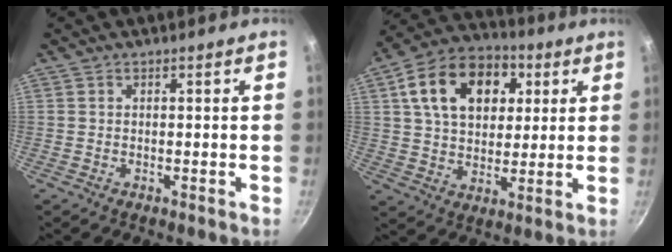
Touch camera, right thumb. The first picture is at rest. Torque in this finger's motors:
{"motor_torque": [-0.63, 1.80, 1.13, 0.72, 0.13]}